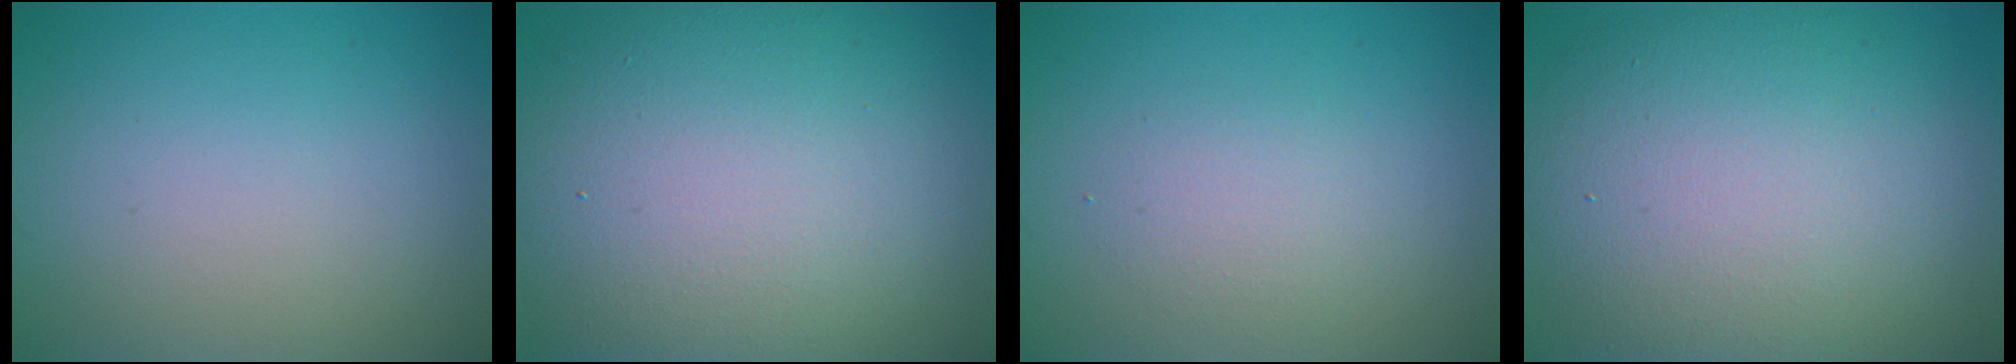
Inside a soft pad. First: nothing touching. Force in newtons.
{"total": 15.1, "press": 15.1, "slide": 1.4}
{"total": 1.8, "press": 1.8, "slide": 0.1}
{"total": 13.1, "press": 13.1, "slide": 0.6}